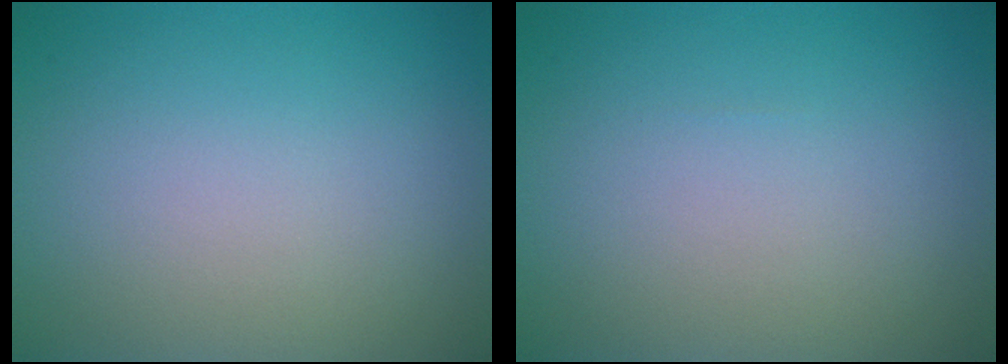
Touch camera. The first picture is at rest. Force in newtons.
{"total": 0.0}